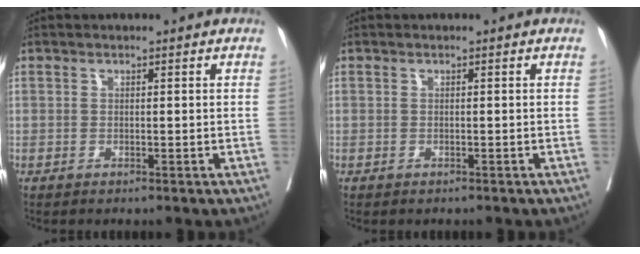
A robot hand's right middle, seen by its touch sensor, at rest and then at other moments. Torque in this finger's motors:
{"motor_torque": [0.03, -0.12, 0.01, 0.02]}